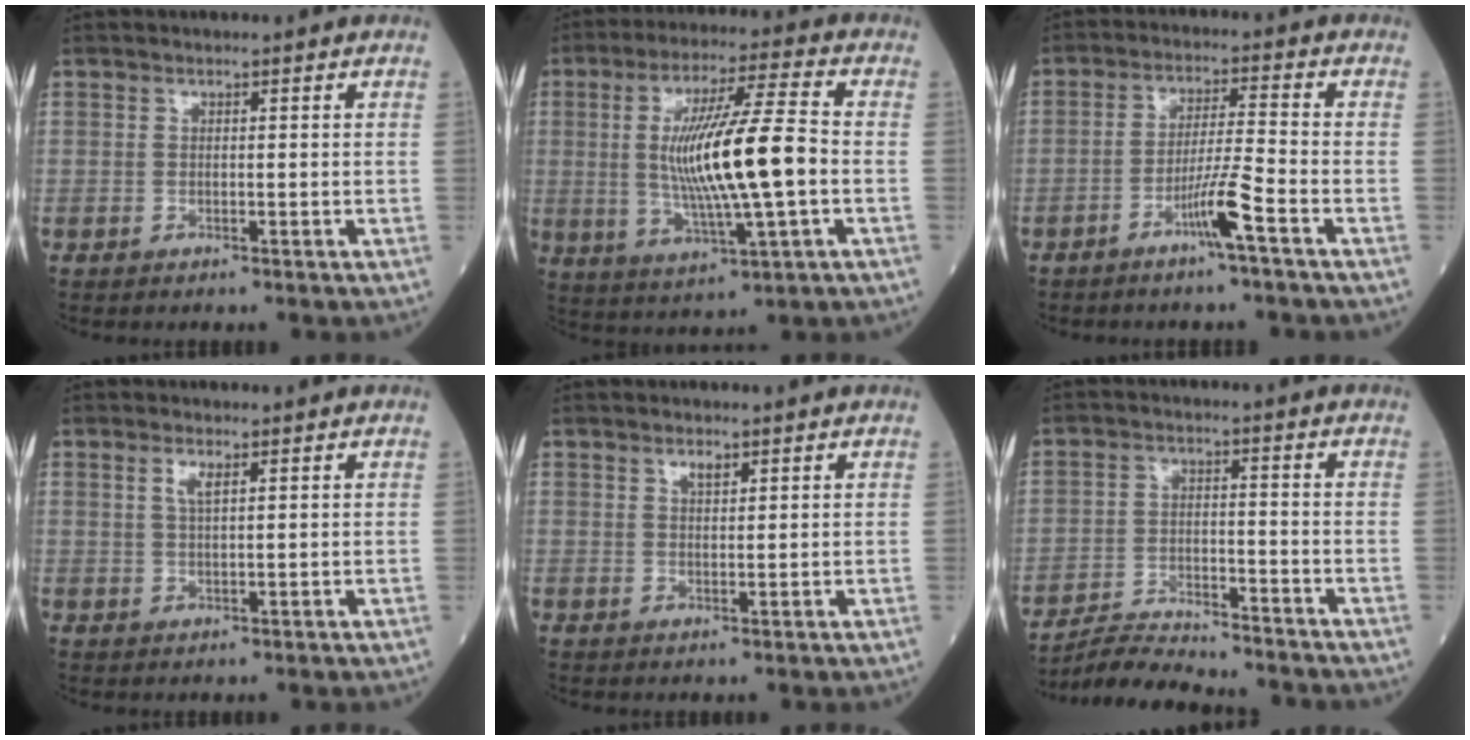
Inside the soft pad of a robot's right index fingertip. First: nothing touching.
{"total": 15.2, "force": [-0.7, 1.0, 15.2], "torque": [-0.284, -0.002, -0.010]}
{"total": 6.1, "force": [-3.4, -0.8, 5.1], "torque": [-0.098, -0.001, -0.066]}
{"total": 2.1, "force": [1.0, 0.4, 1.8], "torque": [-0.040, 0.001, 0.020]}
{"total": 1.6, "force": [1.0, 0.5, 1.0], "torque": [-0.019, 0.000, 0.019]}
{"total": 9.3, "force": [-9.1, 0.3, 2.1], "torque": [-0.034, -0.002, -0.153]}